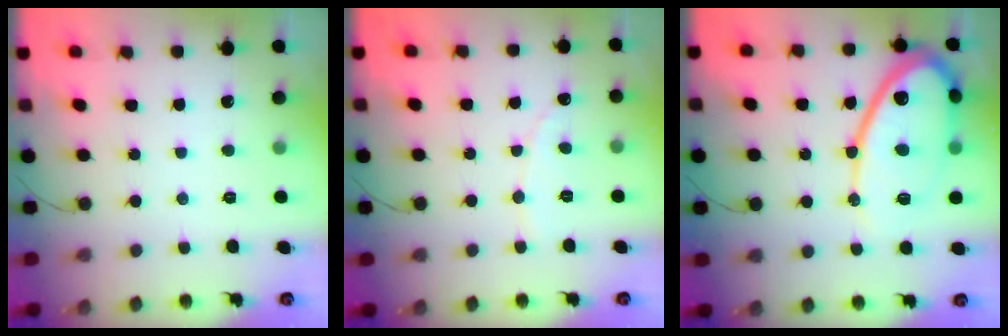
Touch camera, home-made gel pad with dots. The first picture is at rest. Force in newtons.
{"total": 1.9, "press": 1.9, "slide": 0.1}
{"total": 17.6, "press": 17.5, "slide": 1.4}